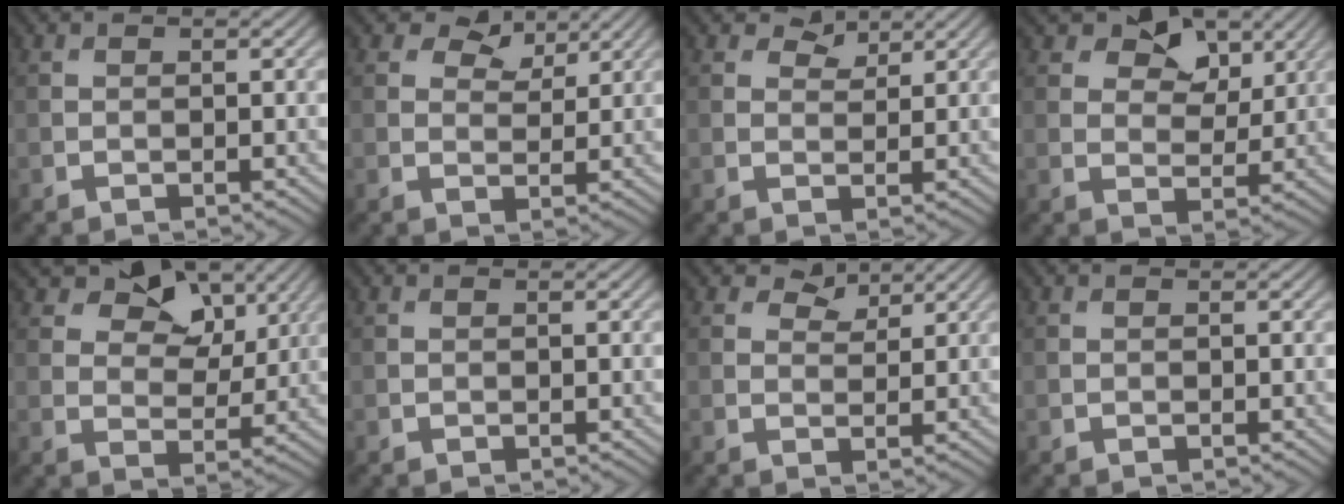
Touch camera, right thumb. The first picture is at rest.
{"total": 4.5, "force": [3.0, 2.6, 2.1], "torque": [-0.032, -0.001, 0.048]}
{"total": 2.5, "force": [1.9, 1.3, 0.9], "torque": [-0.015, -0.002, 0.034]}
{"total": 7.3, "force": [4.5, 4.3, 3.7], "torque": [-0.060, -0.005, 0.073]}
{"total": 9.2, "force": [5.9, 5.3, 4.9], "torque": [-0.082, -0.003, 0.093]}
{"total": 0.0}
{"total": 2.9, "force": [2.2, 1.5, 1.2], "torque": [-0.020, -0.001, 0.038]}
{"total": 0.0}